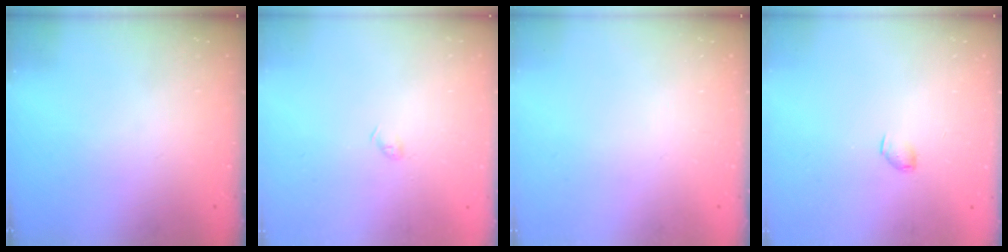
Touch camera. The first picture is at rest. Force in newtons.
{"total": 2.6, "press": 2.5, "slide": 0.4}
{"total": 0.0}
{"total": 2.8, "press": 2.8, "slide": 0.5}